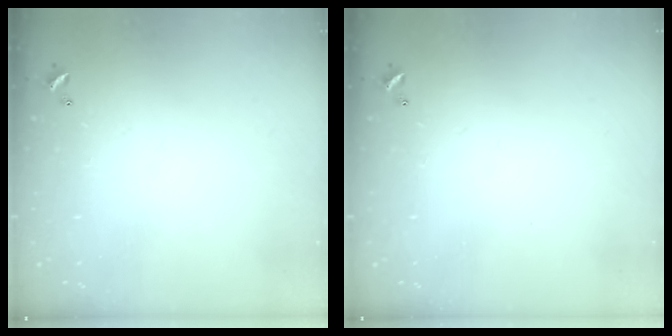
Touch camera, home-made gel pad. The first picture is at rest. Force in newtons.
{"total": 0.0}